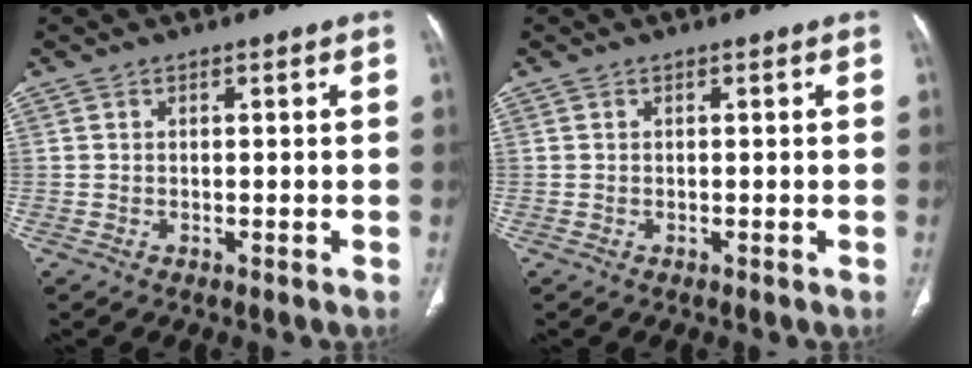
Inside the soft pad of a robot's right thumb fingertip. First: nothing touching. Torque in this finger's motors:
{"motor_torque": [0.23, -0.07, -0.01, 0.00, 0.03]}